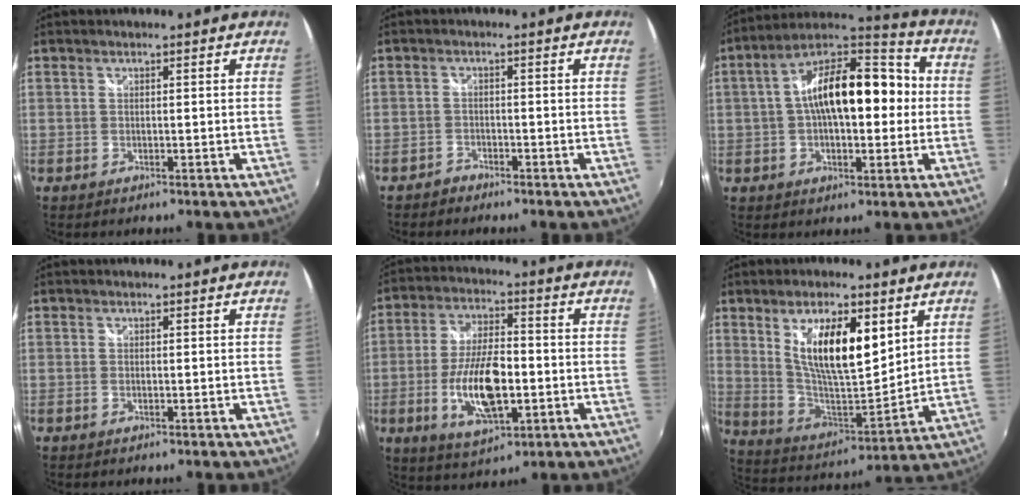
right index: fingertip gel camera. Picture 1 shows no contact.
{"total": 2.1, "force": [-1.8, 1.0, 0.0], "torque": [-0.008, 0.004, -0.036]}
{"total": 17.5, "force": [0.7, 8.1, 15.5], "torque": [-0.258, 0.036, 0.002]}
{"total": 0.5, "force": [-0.3, 0.2, 0.4], "torque": [-0.011, -0.001, -0.005]}
{"total": 14.0, "force": [-3.5, 5.8, 12.2], "torque": [-0.242, -0.009, -0.057]}
{"total": 15.7, "force": [6.4, 5.4, 13.2], "torque": [-0.228, -0.004, 0.125]}